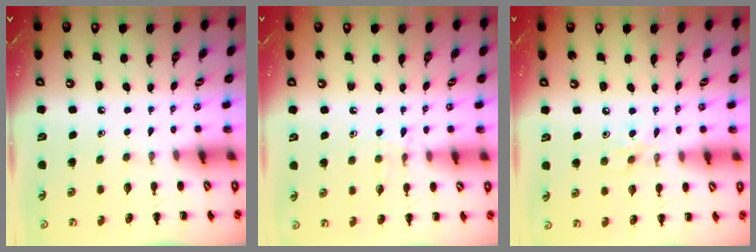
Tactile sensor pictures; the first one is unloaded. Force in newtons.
{"total": 6.2, "press": 6.0, "slide": 1.4}
{"total": 3.9, "press": 3.8, "slide": 0.8}